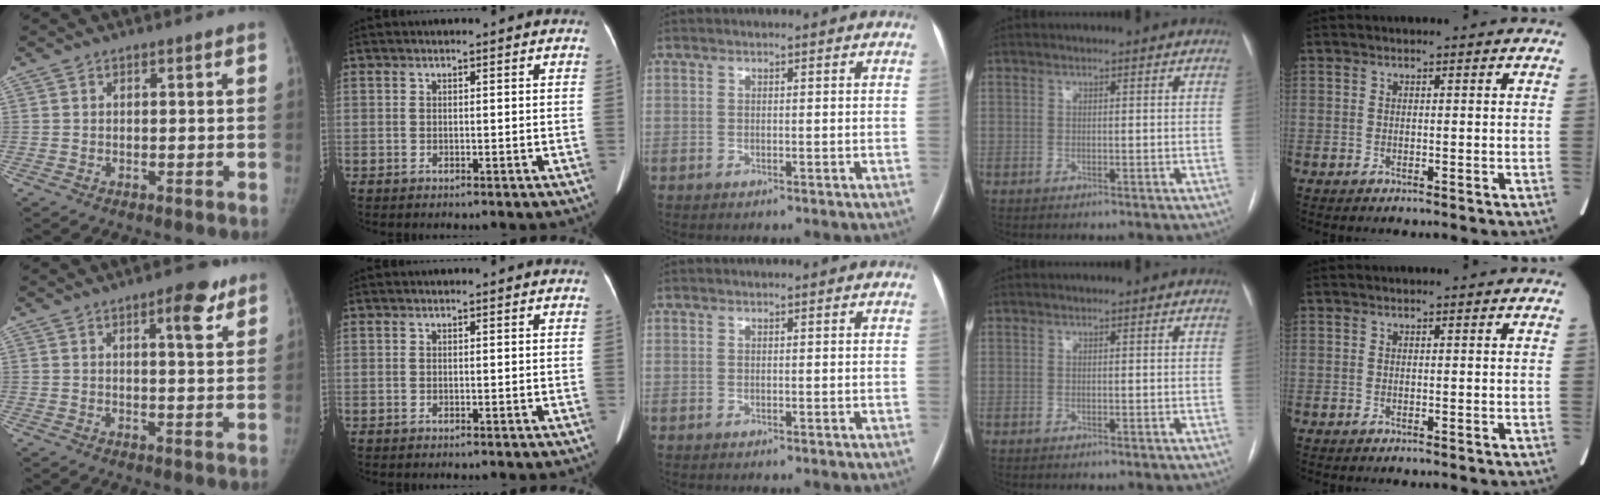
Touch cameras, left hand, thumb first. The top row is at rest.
{"thumb": {"total": 6.2, "force": [3.4, 1.9, 4.8], "torque": [-0.052, -0.015, 0.041]}}